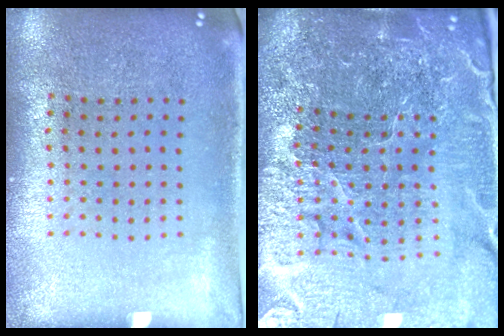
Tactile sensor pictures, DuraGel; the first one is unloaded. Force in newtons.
{"total": 6.3, "press": 5.6, "slide": 2.9}